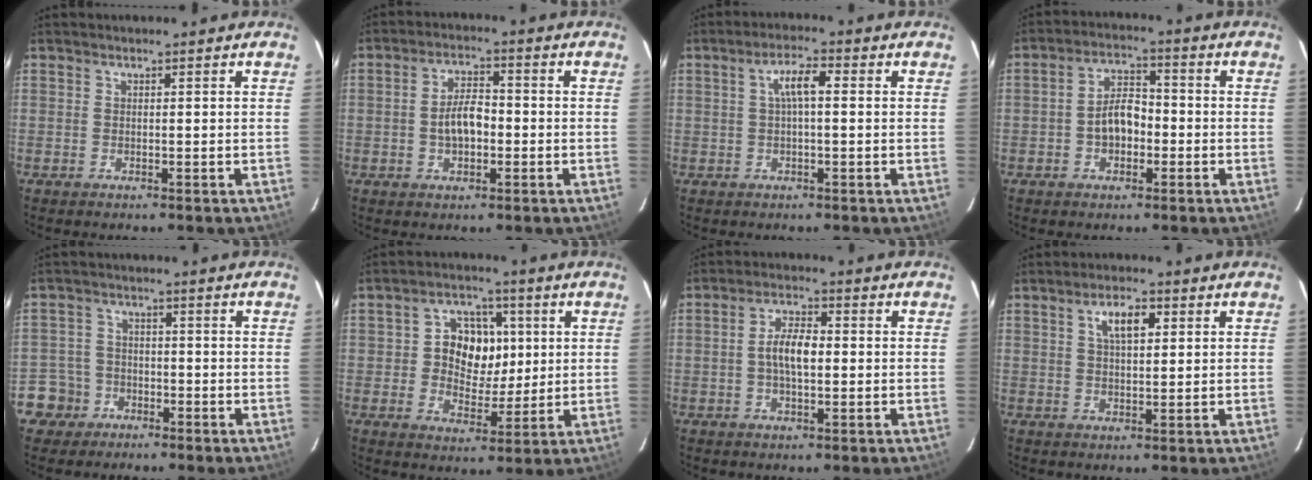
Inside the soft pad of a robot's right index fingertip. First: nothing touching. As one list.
[{"total": 6.0, "force": [-1.0, 3.1, 5.1], "torque": [-0.096, 0.011, -0.011]}, {"total": 4.7, "force": [0.7, 1.2, 4.5], "torque": [-0.082, 0.012, 0.016]}, {"total": 6.4, "force": [-1.5, 4.0, 4.7], "torque": [-0.086, 0.017, -0.020]}, {"total": 5.9, "force": [-3.0, 5.1, 0.2], "torque": [-0.017, 0.023, -0.055]}, {"total": 9.6, "force": [1.3, 7.7, 5.6], "torque": [-0.106, 0.015, 0.025]}, {"total": 5.9, "force": [-0.2, 2.5, 5.4], "torque": [-0.102, 0.011, -0.003]}, {"total": 5.3, "force": [2.0, 2.1, 4.4], "torque": [-0.076, 0.011, 0.038]}]